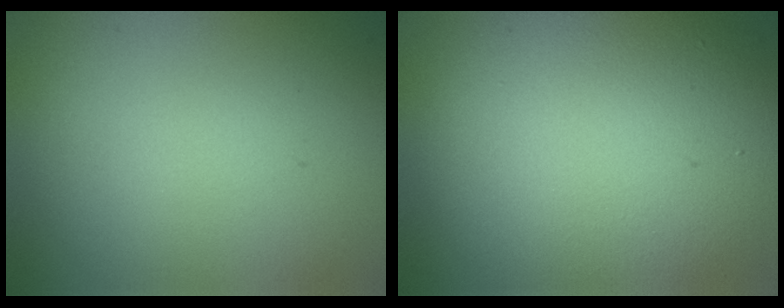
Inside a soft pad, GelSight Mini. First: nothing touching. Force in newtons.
{"total": 10.9, "press": 10.8, "slide": 0.7}